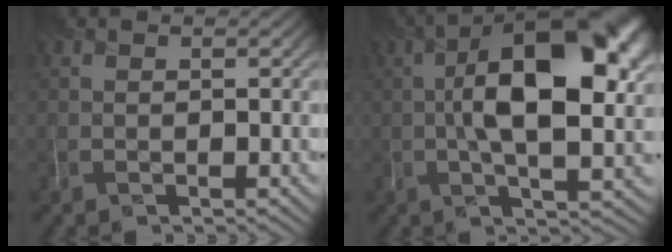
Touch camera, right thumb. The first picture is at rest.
{"total": 17.3, "force": [1.9, 7.7, 15.3], "torque": [-0.239, 0.022, 0.019]}